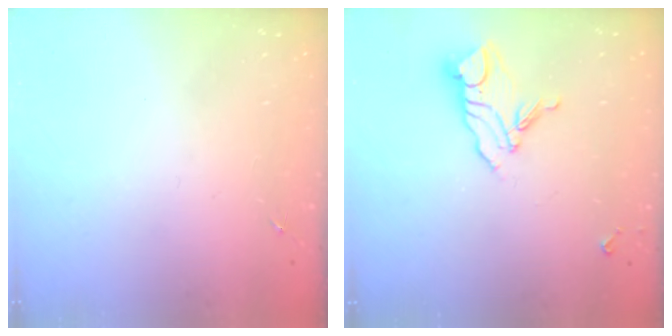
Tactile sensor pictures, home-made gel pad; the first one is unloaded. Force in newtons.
{"total": 10.7, "press": 10.6, "slide": 1.0}